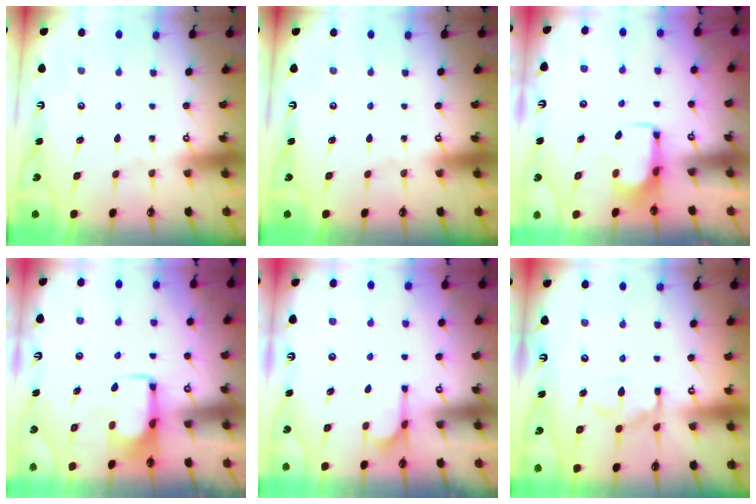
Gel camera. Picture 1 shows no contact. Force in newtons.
{"total": 0.0}
{"total": 2.0, "press": 1.9, "slide": 0.4}
{"total": 2.0, "press": 2.0, "slide": 0.4}
{"total": 1.1, "press": 0.1, "slide": 1.1}
{"total": 12.4, "press": 12.4, "slide": 1.2}